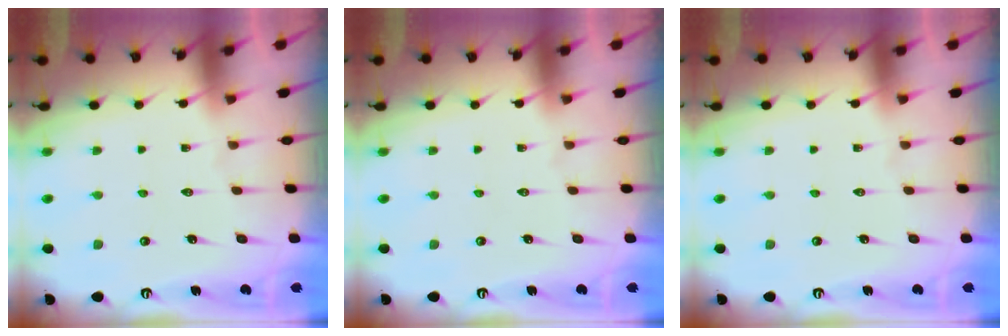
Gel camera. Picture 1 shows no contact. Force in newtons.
{"total": 0.0}
{"total": 0.0}